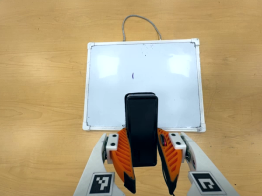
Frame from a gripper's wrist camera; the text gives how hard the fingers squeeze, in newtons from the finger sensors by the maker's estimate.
{"total": 7.8, "left": 6.2, "right": 9.3}